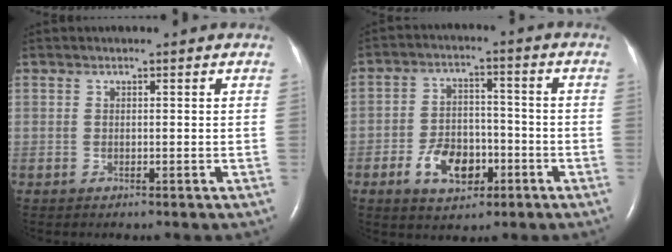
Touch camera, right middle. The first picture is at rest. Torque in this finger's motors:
{"motor_torque": [0.23, -0.22, 0.07, 0.03]}